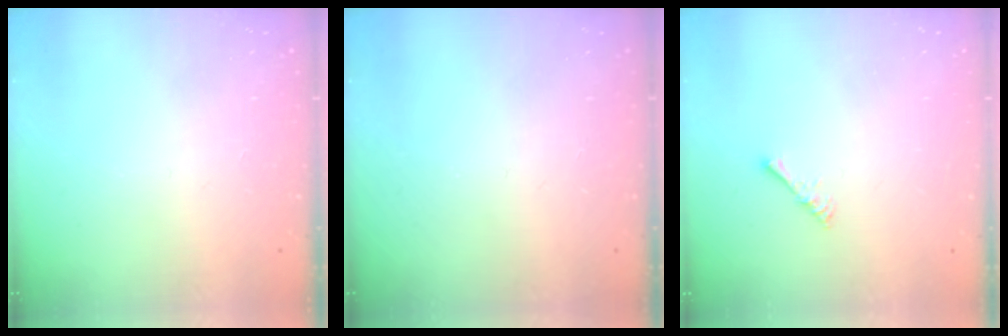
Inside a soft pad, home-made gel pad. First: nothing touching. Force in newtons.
{"total": 0.0}
{"total": 1.7, "press": 1.6, "slide": 0.4}